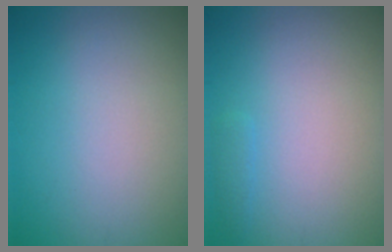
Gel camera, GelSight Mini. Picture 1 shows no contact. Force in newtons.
{"total": 0.7, "press": 0.7, "slide": 0.0}